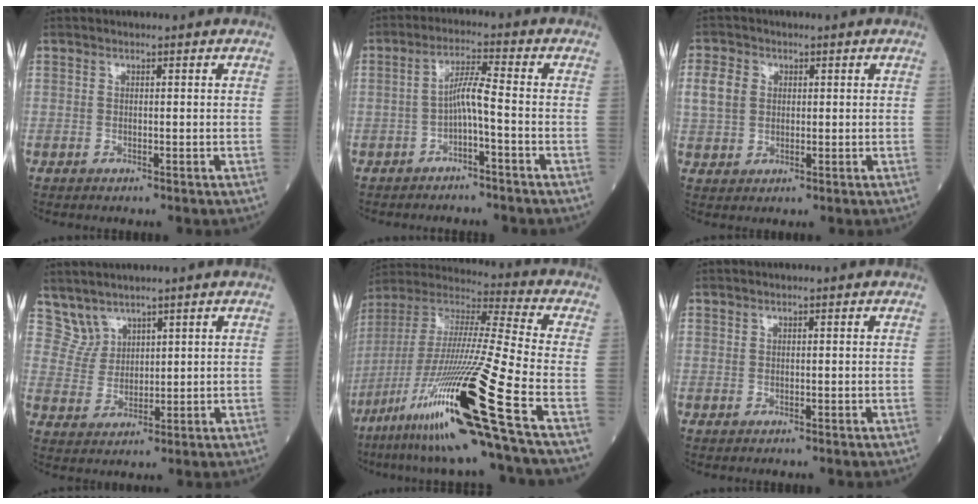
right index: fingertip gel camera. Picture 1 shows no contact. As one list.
[{"total": 4.2, "force": [-1.6, 0.0, 3.9], "torque": [-0.075, 0.015, -0.028]}, {"total": 4.7, "force": [1.1, 3.8, 2.5], "torque": [-0.061, 0.012, 0.022]}, {"total": 3.8, "force": [3.3, 1.8, -0.5], "torque": [0.010, 0.007, 0.075]}, {"total": 25.8, "force": [-12.5, -0.9, 22.6], "torque": [-0.435, -0.050, -0.232]}, {"total": 0.0}]